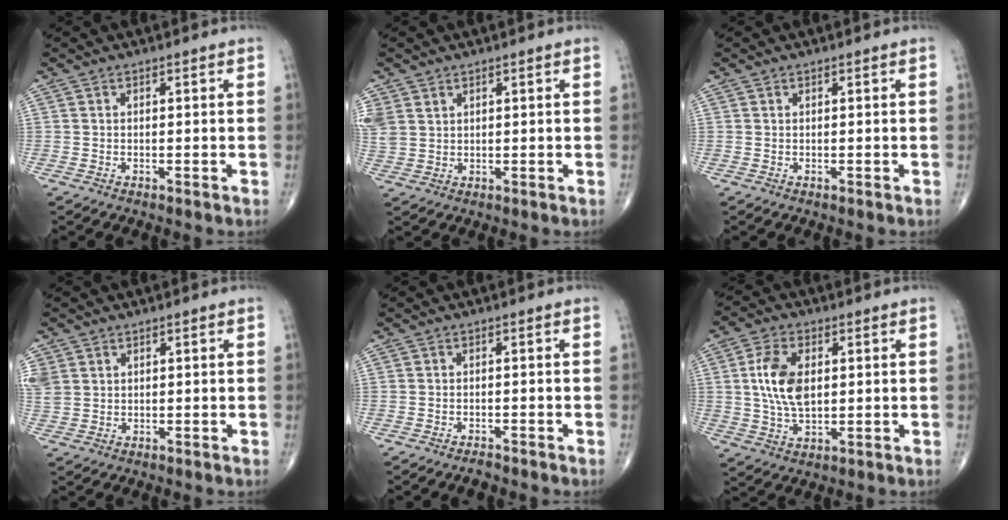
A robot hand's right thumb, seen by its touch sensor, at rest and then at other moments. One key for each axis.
{"total": 6.4, "fx": 2.9, "fy": 5.1, "fz": 2.5, "tx": -0.071, "ty": 0.003, "tz": 0.070}
{"total": 0.0}
{"total": 6.5, "fx": 2.2, "fy": 5.5, "fz": 2.7, "tx": -0.084, "ty": 0.008, "tz": 0.054}
{"total": 1.5, "fx": -1.3, "fy": 0.5, "fz": 0.5, "tx": -0.016, "ty": 0.007, "tz": -0.019}
{"total": 9.8, "fx": 1.5, "fy": 5.6, "fz": 7.9, "tx": -0.152, "ty": -0.004, "tz": 0.030}